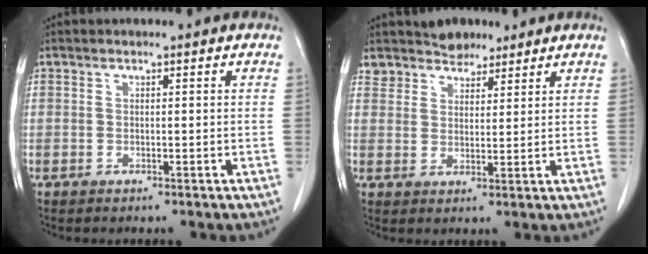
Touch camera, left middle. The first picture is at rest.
{"total": 4.6, "force": [4.1, 2.1, 0.5], "torque": [-0.008, 0.010, 0.072]}